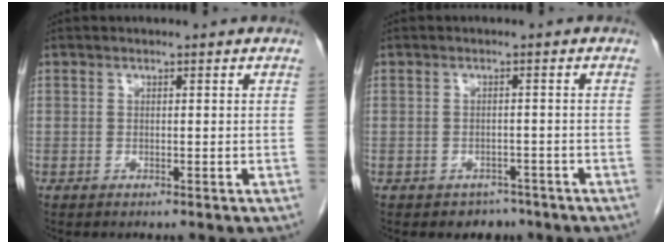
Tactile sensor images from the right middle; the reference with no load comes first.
{"total": 2.7, "force": [-2.0, 1.8, 0.3], "torque": [-0.005, 0.008, -0.024]}